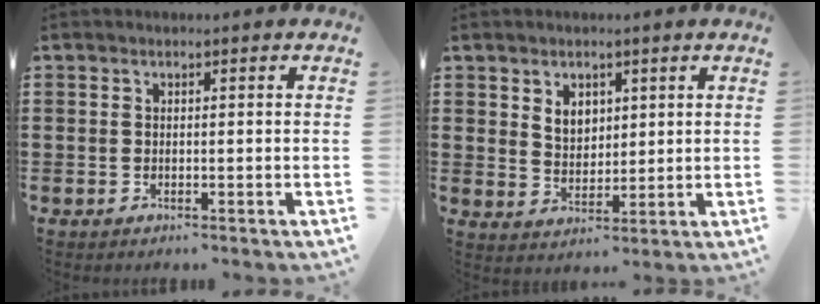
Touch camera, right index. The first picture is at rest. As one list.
[{"total": 3.8, "force": [2.0, 2.8, 1.6], "torque": [-0.041, 0.012, 0.037]}]